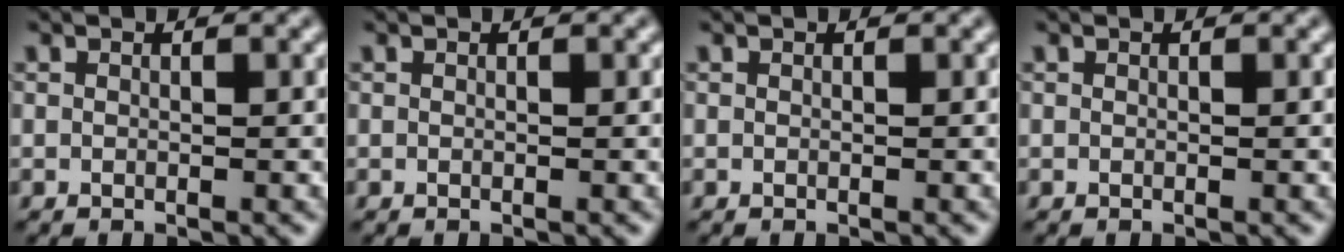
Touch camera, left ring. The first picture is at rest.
{"total": 0.0}
{"total": 0.0}
{"total": 0.0}